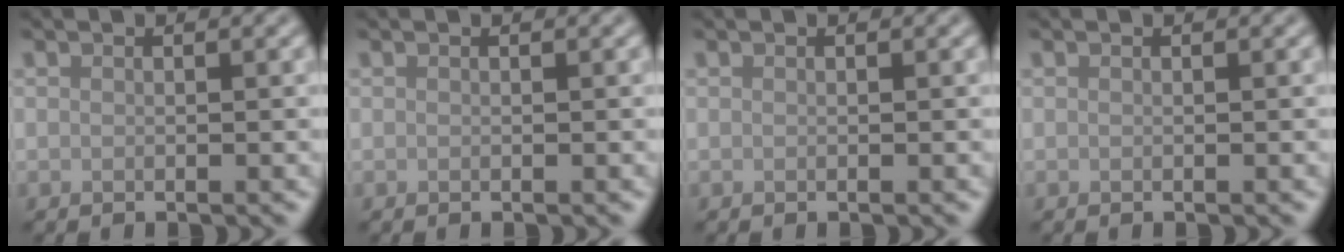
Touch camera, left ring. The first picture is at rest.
{"total": 0.0}
{"total": 0.0}
{"total": 0.0}